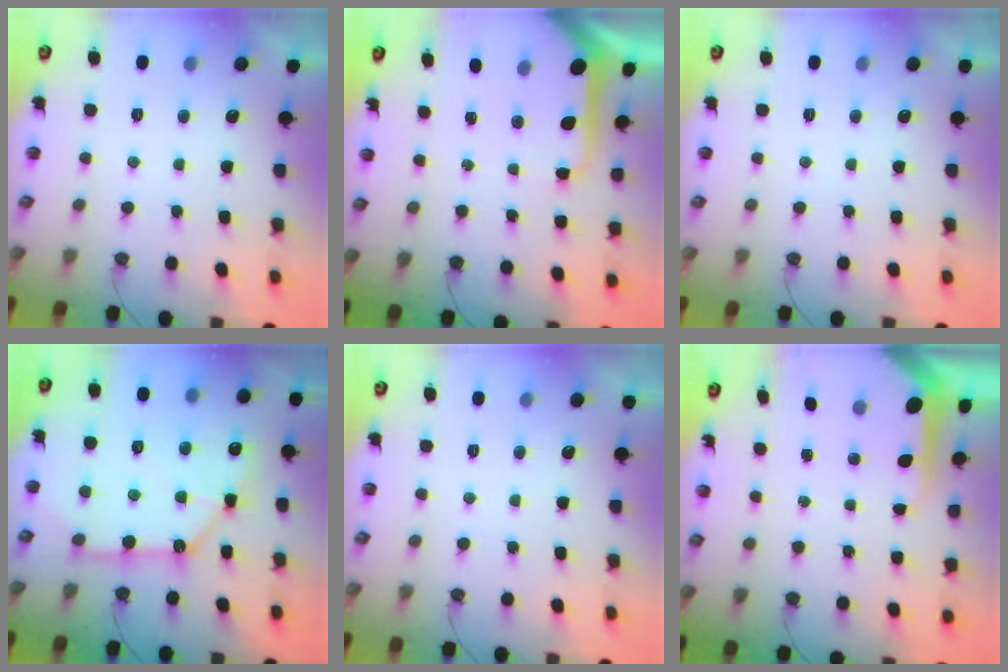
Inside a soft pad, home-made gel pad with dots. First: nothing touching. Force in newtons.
{"total": 9.7, "press": 9.7, "slide": 1.1}
{"total": 0.0}
{"total": 11.7, "press": 11.6, "slide": 1.5}
{"total": 0.0}
{"total": 5.9, "press": 5.8, "slide": 0.4}